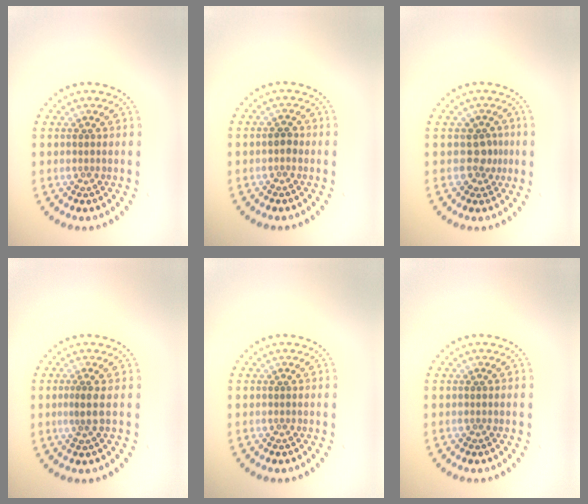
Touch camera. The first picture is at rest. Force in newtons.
{"total": 0.9, "press": 0.9, "slide": 0.2}
{"total": 1.9, "press": 1.4, "slide": 1.3}
{"total": 1.4, "press": 0.9, "slide": 1.1}
{"total": 0.0}
{"total": 0.0}